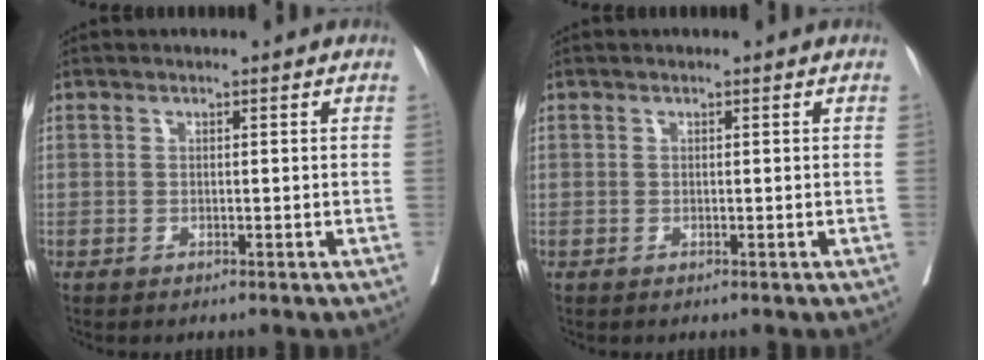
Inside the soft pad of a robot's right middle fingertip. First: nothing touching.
{"total": 0.0}